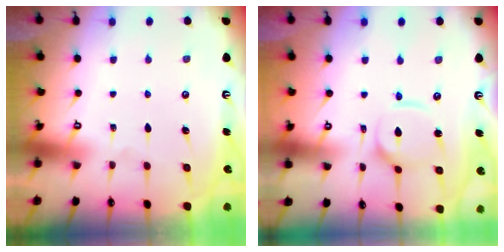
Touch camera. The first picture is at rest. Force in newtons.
{"total": 7.9, "press": 7.9, "slide": 0.6}